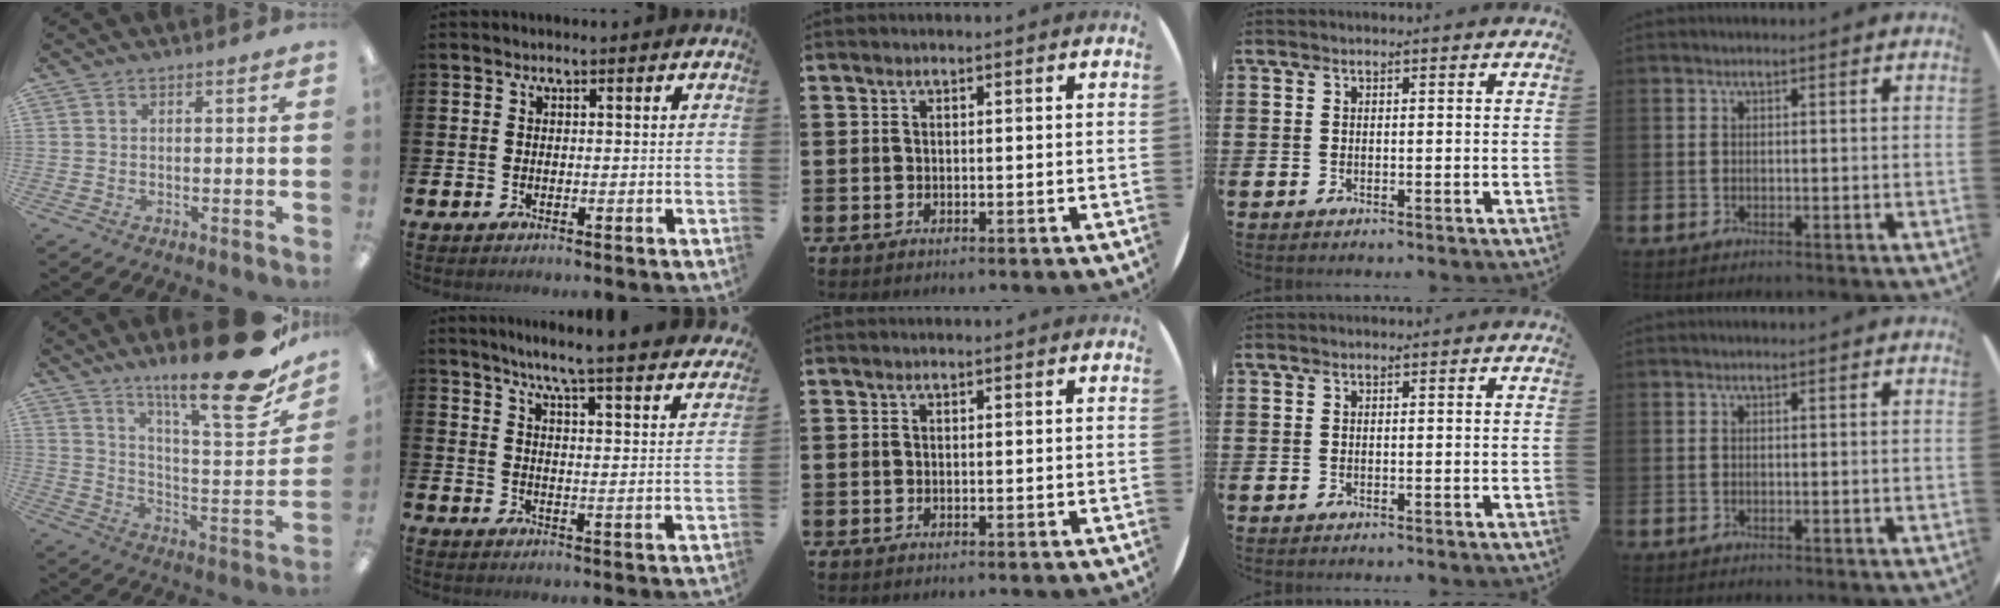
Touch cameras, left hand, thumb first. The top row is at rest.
{"thumb": {"total": 22.3, "force": [16.6, 4.8, 14.2], "torque": [-0.202, -0.126, 0.261]}, "index": {"total": 5.7, "force": [5.3, -0.6, 2.0], "torque": [-0.053, -0.048, 0.084]}}